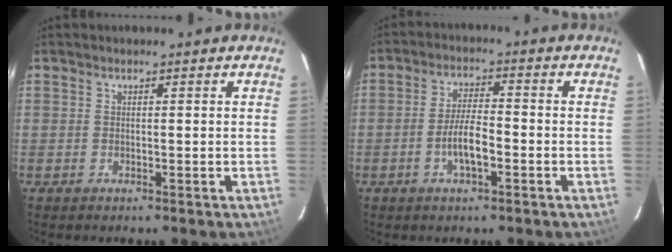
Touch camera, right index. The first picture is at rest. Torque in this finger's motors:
{"motor_torque": [1.28, -0.35, 0.48, 0.12]}